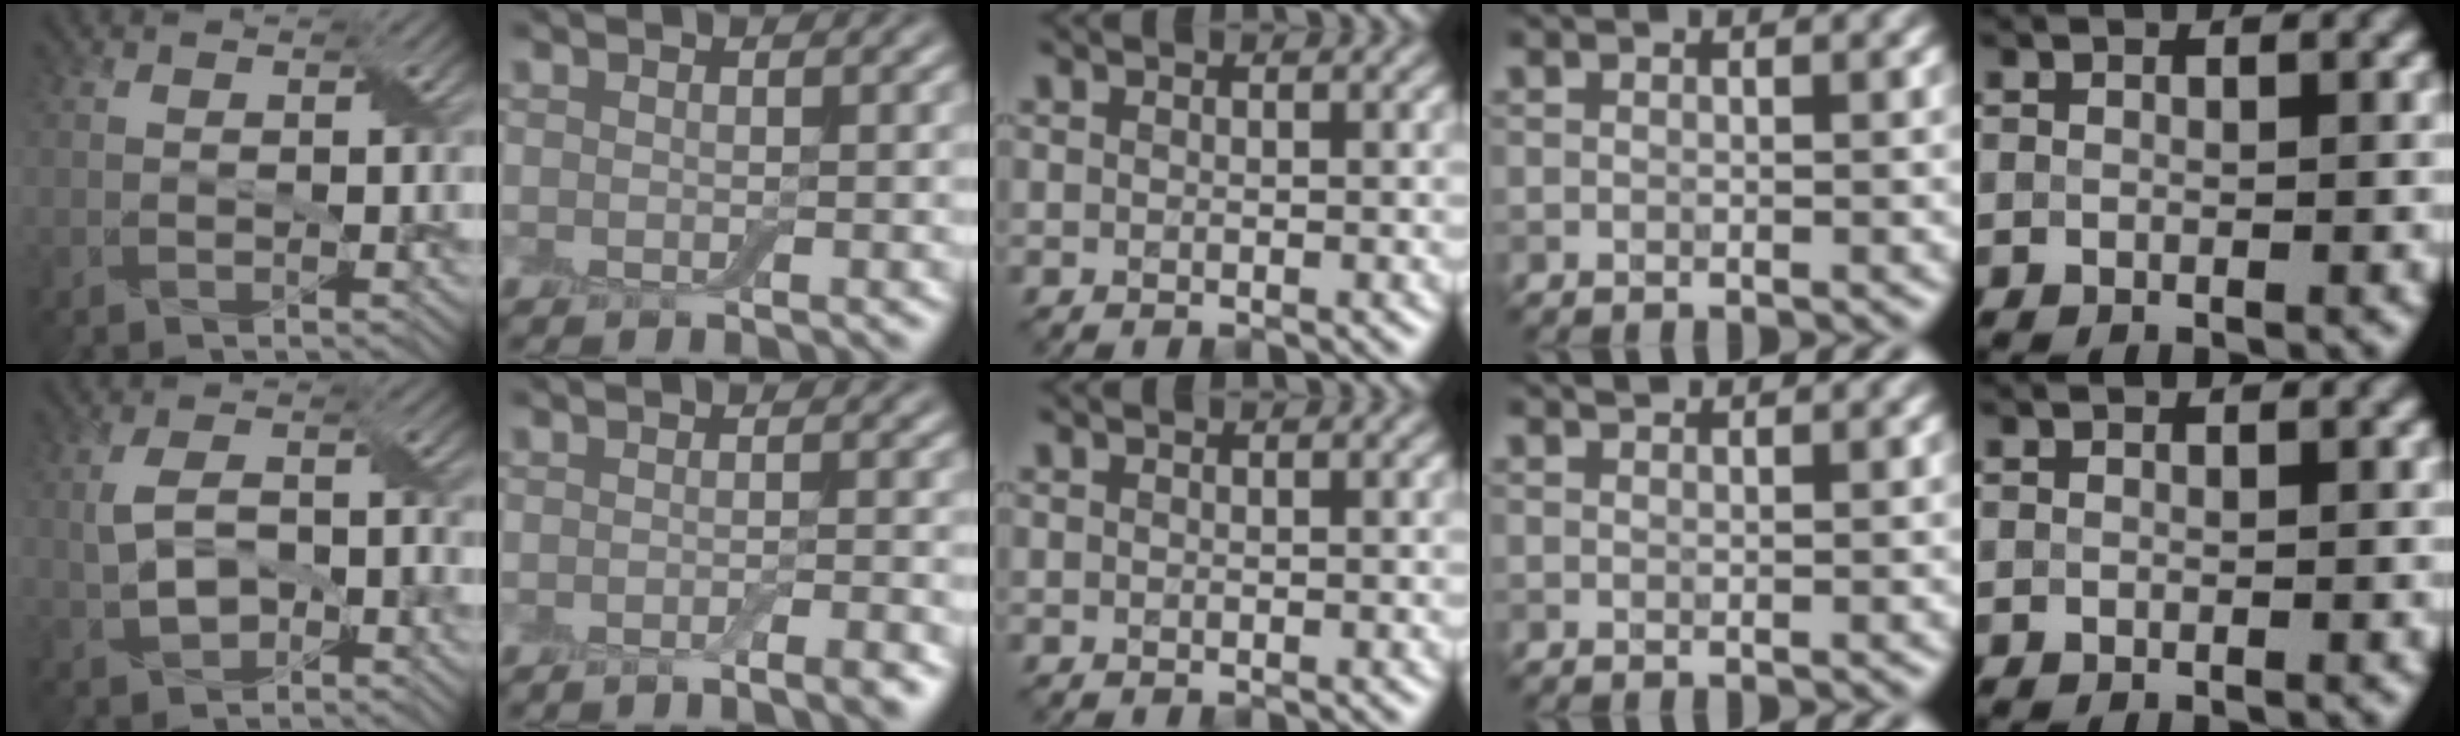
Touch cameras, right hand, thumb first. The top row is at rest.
{"thumb": {"total": 5.1, "force": [-1.0, 3.0, 4.0], "torque": [-0.088, 0.003, -0.016]}, "index": {"total": 2.6, "force": [-1.8, 0.4, 1.9], "torque": [-0.020, 0.000, -0.032]}, "ring": {"total": 0.6, "force": [0.6, 0.0, 0.1], "torque": [-0.002, 0.001, 0.010]}}